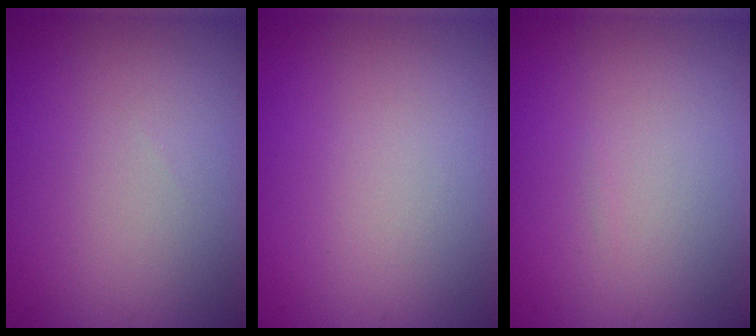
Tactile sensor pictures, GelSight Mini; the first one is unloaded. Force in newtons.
{"total": 0.0}
{"total": 0.0}